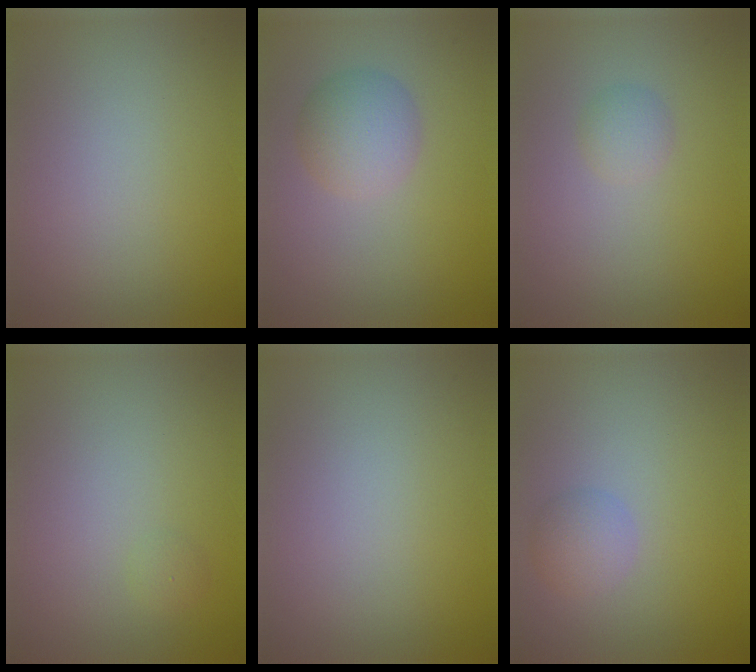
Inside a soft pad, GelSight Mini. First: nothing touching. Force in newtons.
{"total": 3.2, "press": 3.2, "slide": 0.0}
{"total": 1.2, "press": 1.2, "slide": 0.0}
{"total": 0.6, "press": 0.6, "slide": 0.0}
{"total": 0.0}
{"total": 1.9, "press": 1.9, "slide": 0.1}